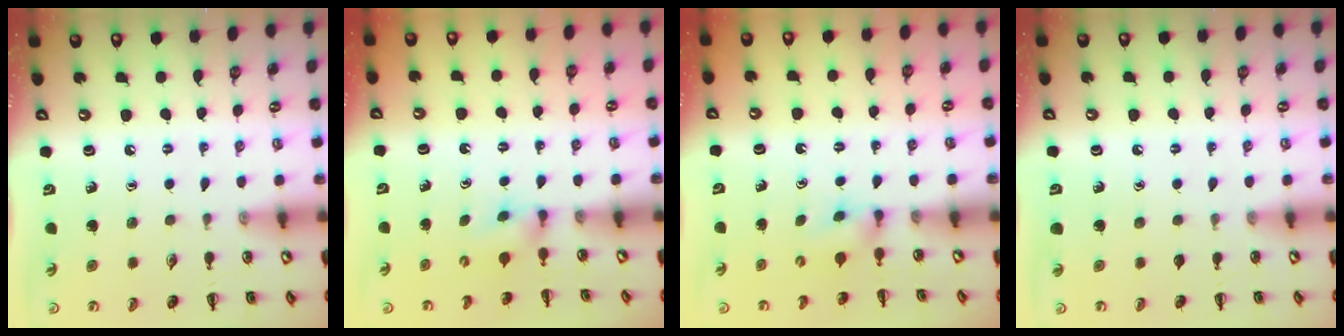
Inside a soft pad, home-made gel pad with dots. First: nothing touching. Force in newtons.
{"total": 2.3, "press": 2.1, "slide": 1.0}
{"total": 2.3, "press": 2.1, "slide": 1.0}
{"total": 0.0}